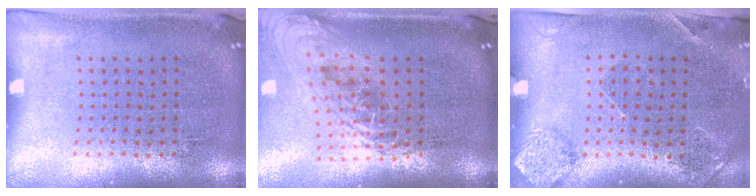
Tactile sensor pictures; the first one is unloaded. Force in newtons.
{"total": 2.3, "press": 1.7, "slide": 1.6}
{"total": 1.5, "press": 1.4, "slide": 0.6}